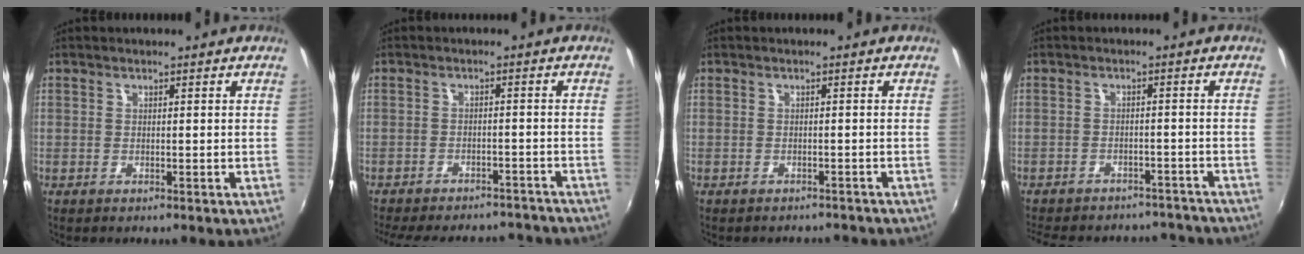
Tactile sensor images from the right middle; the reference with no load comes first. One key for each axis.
{"total": 19.1, "fx": -16.6, "fy": 6.6, "fz": 6.8, "tx": -0.151, "ty": 0.008, "tz": -0.207}
{"total": 4.8, "fx": -4.4, "fy": 1.6, "fz": 1.3, "tx": -0.024, "ty": -0.011, "tz": -0.054}
{"total": 17.8, "fx": -15.5, "fy": 6.8, "fz": 5.4, "tx": -0.127, "ty": 0.018, "tz": -0.190}